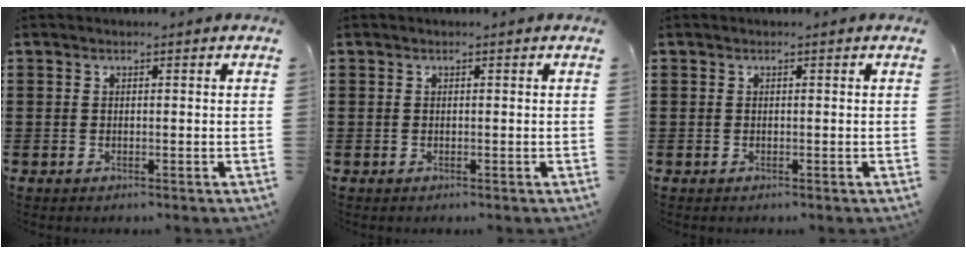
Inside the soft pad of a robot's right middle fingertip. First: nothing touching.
{"total": 0.0}
{"total": 0.0}